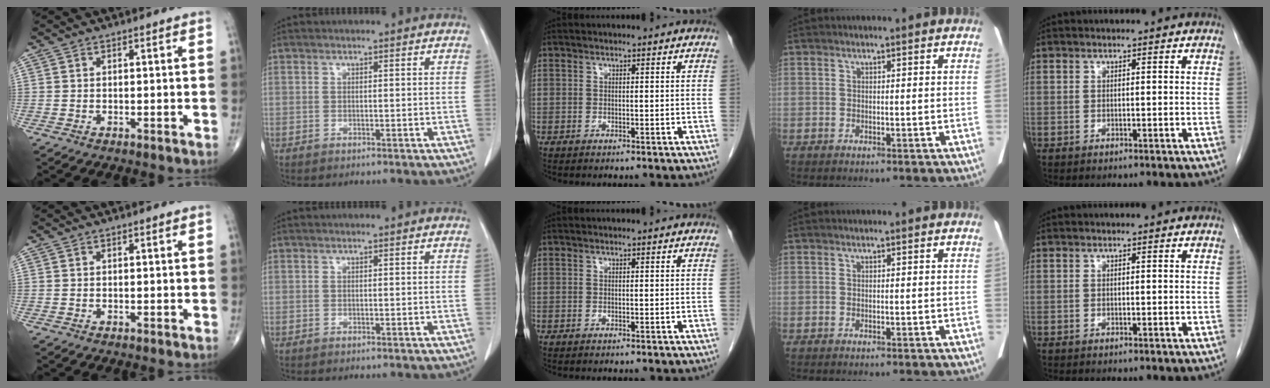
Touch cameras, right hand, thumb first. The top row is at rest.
{}